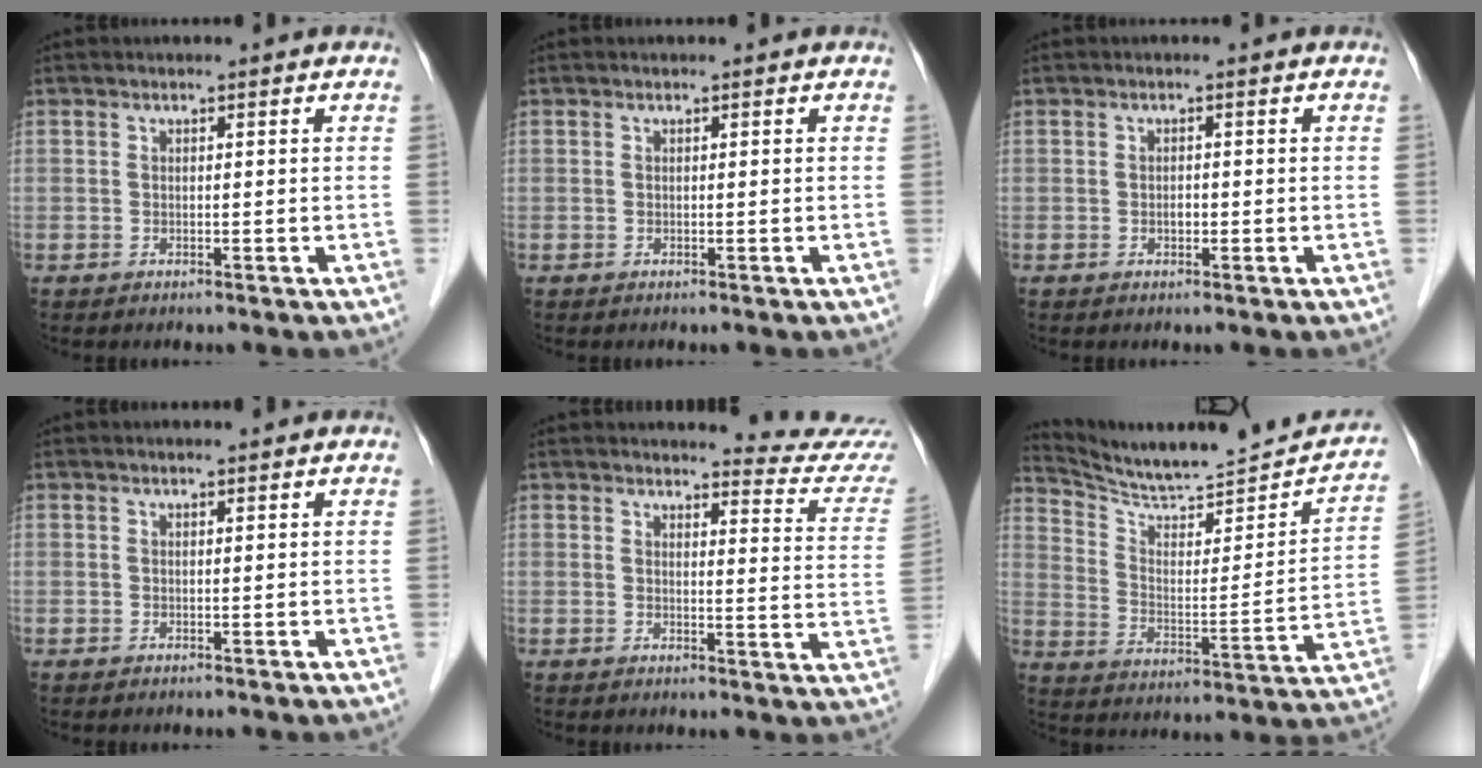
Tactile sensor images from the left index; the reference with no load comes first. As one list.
[{"total": 0.0}, {"total": 0.9, "force": [-0.2, 0.5, 0.6], "torque": [-0.012, 0.001, -0.005]}, {"total": 0.9, "force": [0.8, 0.0, 0.3], "torque": [-0.006, 0.006, 0.014]}, {"total": 10.1, "force": [10.0, -0.8, 0.3], "torque": [-0.001, -0.087, 0.096]}, {"total": 18.3, "force": [17.3, 1.3, 6.0], "torque": [-0.091, -0.045, 0.255]}]